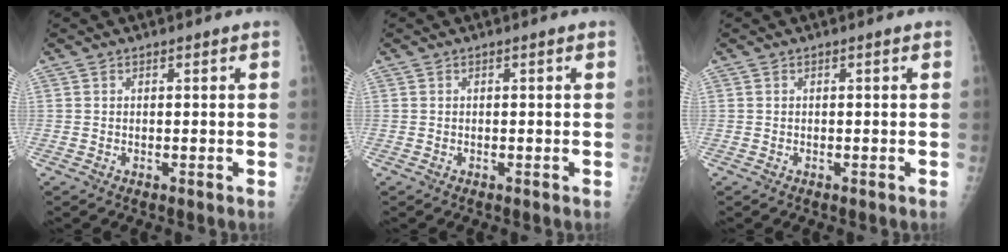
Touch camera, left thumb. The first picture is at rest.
{"total": 0.0}
{"total": 0.0}